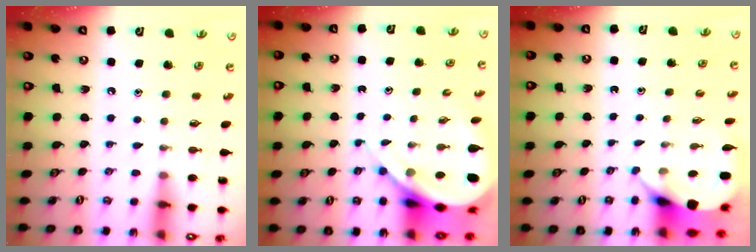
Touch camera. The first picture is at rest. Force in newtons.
{"total": 11.1, "press": 11.0, "slide": 1.4}
{"total": 3.8, "press": 3.8, "slide": 0.1}